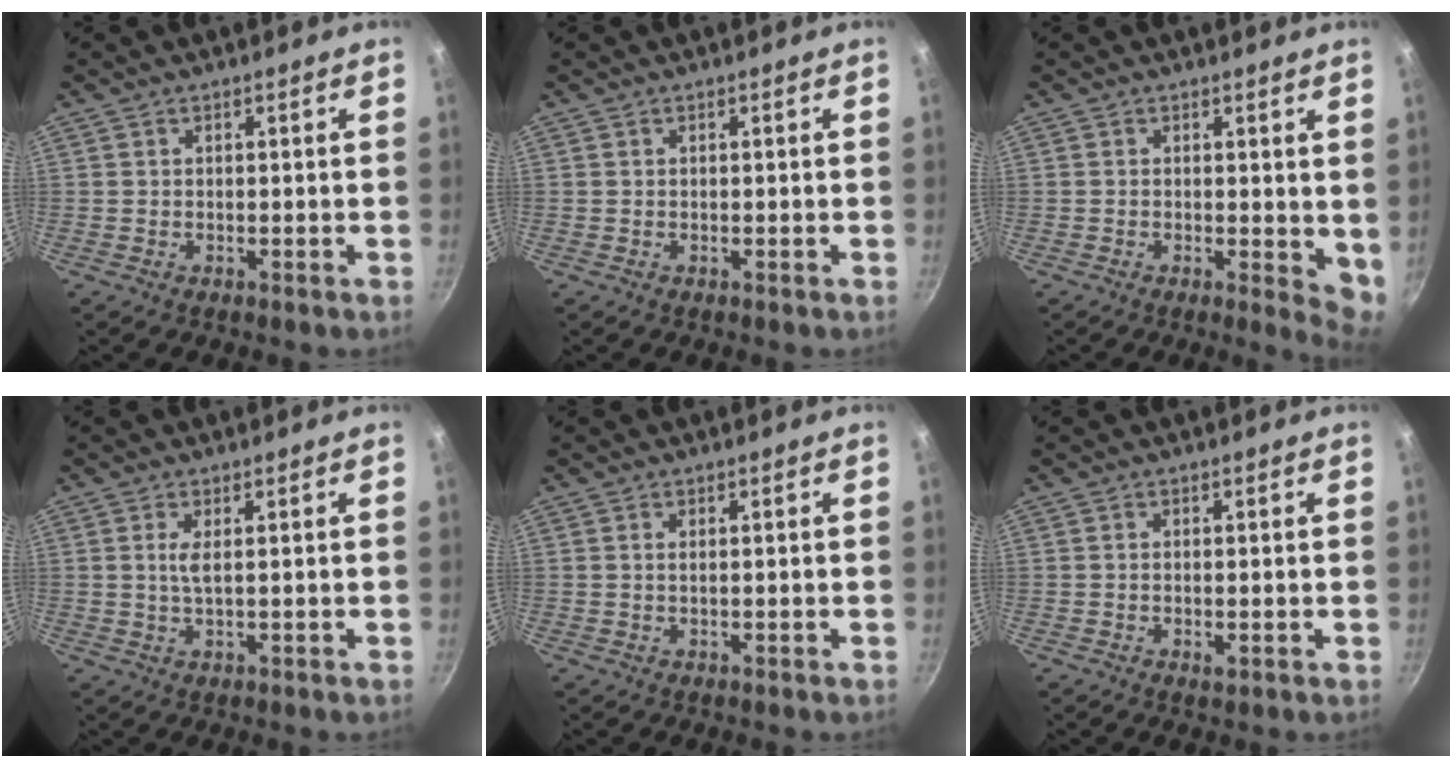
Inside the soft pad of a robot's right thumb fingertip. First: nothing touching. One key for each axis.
{"total": 0.0}
{"total": 4.8, "fx": 0.5, "fy": 2.1, "fz": 4.3, "tx": -0.052, "ty": -0.010, "tz": 0.006}
{"total": 2.5, "fx": 0.6, "fy": 0.6, "fz": 2.4, "tx": -0.054, "ty": -0.003, "tz": 0.013}
{"total": 0.8, "fx": 0.2, "fy": 0.3, "fz": 0.8, "tx": -0.014, "ty": 0.000, "tz": 0.003}
{"total": 1.3, "fx": -0.3, "fy": 0.5, "fz": 1.1, "tx": -0.021, "ty": -0.002, "tz": -0.005}